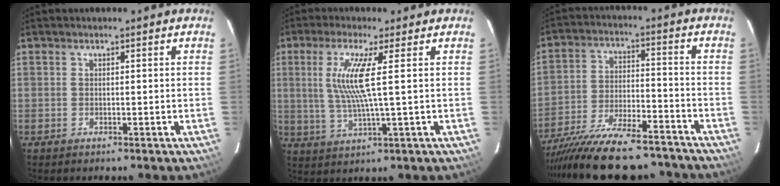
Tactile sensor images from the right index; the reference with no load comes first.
{"total": 8.1, "force": [1.8, -0.3, 7.9], "torque": [-0.158, -0.009, 0.040]}
{"total": 24.2, "force": [-20.7, 6.6, 10.8], "torque": [-0.207, -0.028, -0.305]}